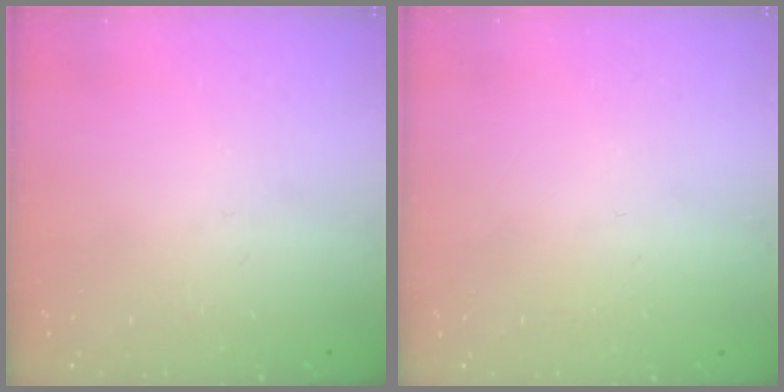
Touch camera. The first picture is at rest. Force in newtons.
{"total": 0.9, "press": 0.9, "slide": 0.1}